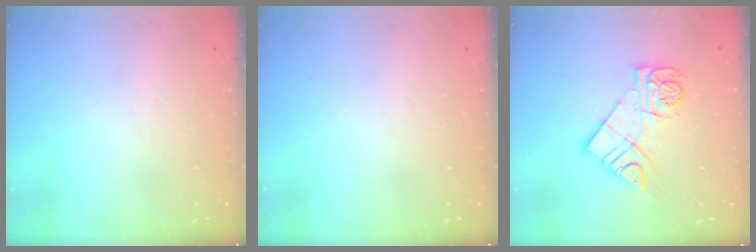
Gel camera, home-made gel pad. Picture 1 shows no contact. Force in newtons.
{"total": 0.0}
{"total": 12.0, "press": 11.9, "slide": 1.3}